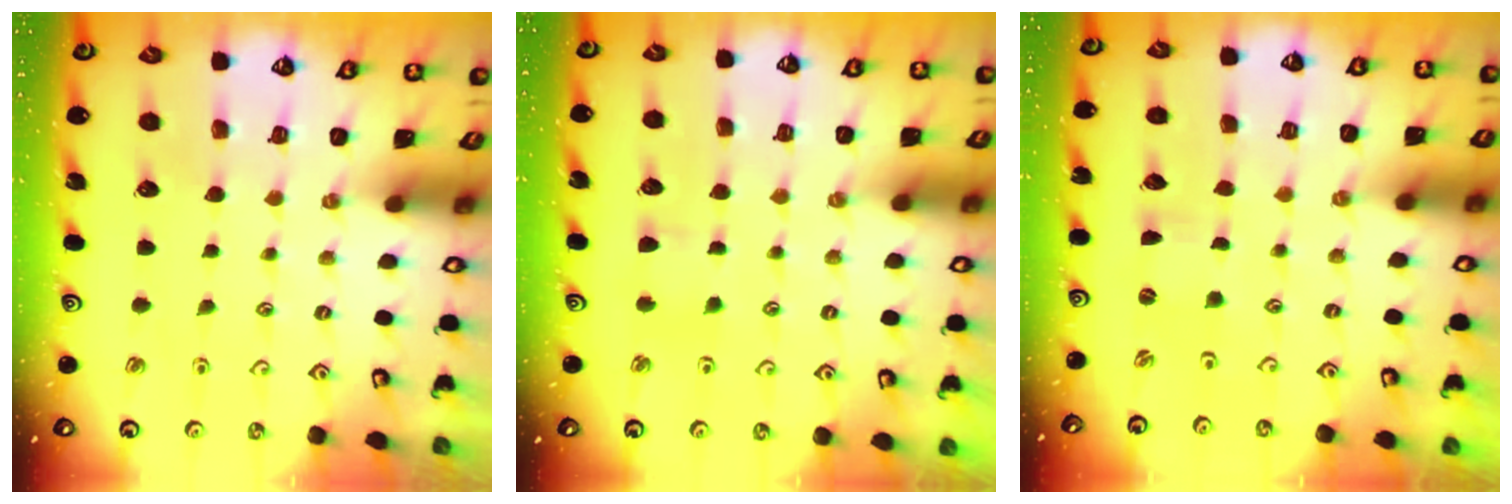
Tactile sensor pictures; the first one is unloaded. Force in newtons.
{"total": 3.2, "press": 3.2, "slide": 0.5}
{"total": 0.0}